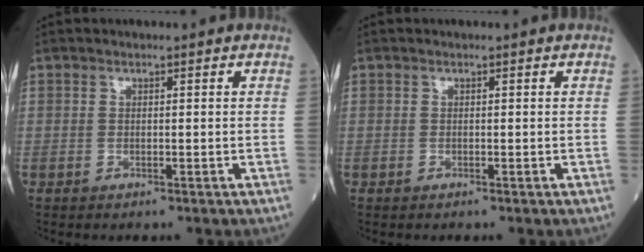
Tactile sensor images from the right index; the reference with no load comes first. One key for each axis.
{"total": 0.0}